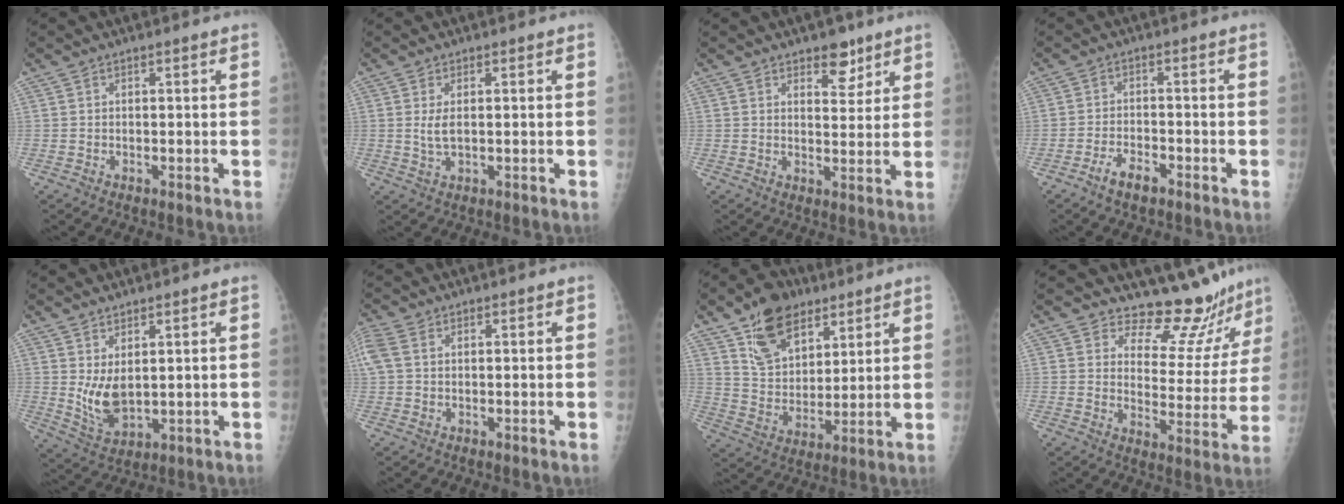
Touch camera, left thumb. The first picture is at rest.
{"total": 3.2, "force": [0.3, 1.4, 2.9], "torque": [-0.062, -0.007, 0.009]}
{"total": 5.3, "force": [3.6, 2.8, 2.7], "torque": [-0.010, -0.022, 0.051]}
{"total": 3.9, "force": [-2.8, 1.5, 2.4], "torque": [-0.050, 0.016, -0.050]}
{"total": 6.6, "force": [1.4, 3.5, 5.5], "torque": [-0.096, -0.022, 0.043]}
{"total": 5.3, "force": [1.4, 3.5, 3.7], "torque": [-0.115, 0.017, 0.032]}
{"total": 14.2, "force": [8.4, 8.8, 7.5], "torque": [-0.093, -0.036, 0.152]}
{"total": 11.9, "force": [11.3, 3.3, 1.5], "torque": [0.023, -0.110, 0.144]}